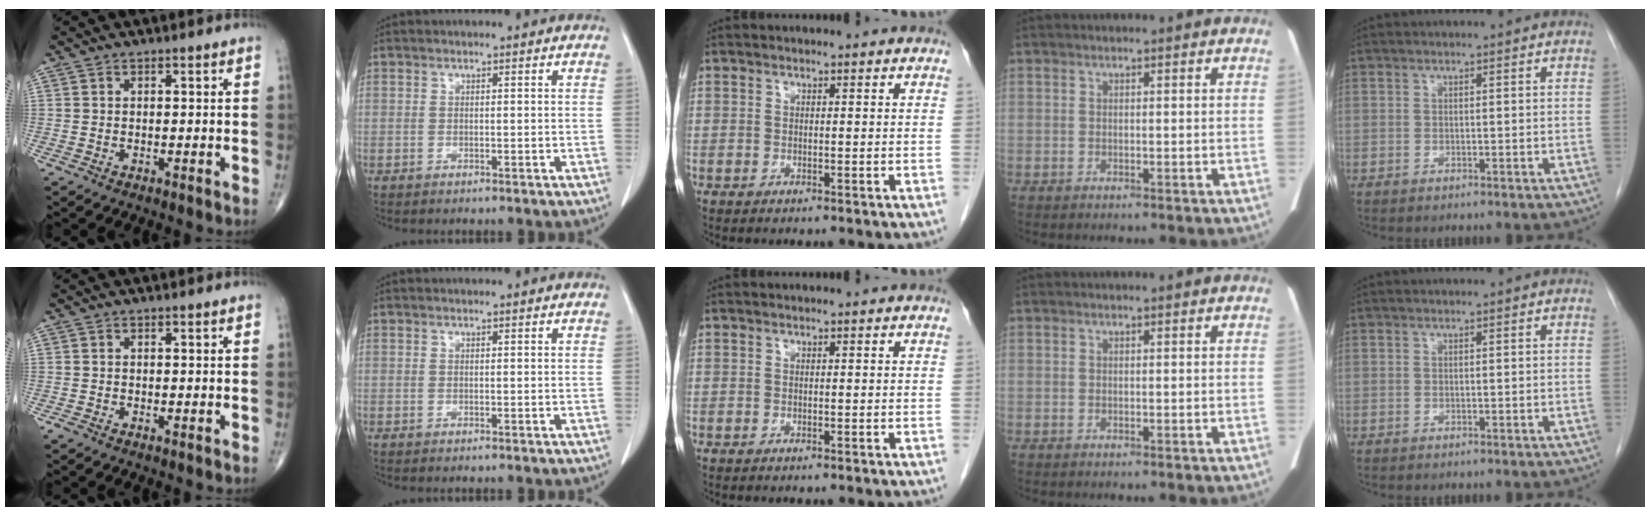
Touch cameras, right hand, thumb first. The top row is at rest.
{"thumb": {"total": 0.7, "force": [-0.3, 0.3, 0.5], "torque": [-0.011, 0.001, -0.008]}}